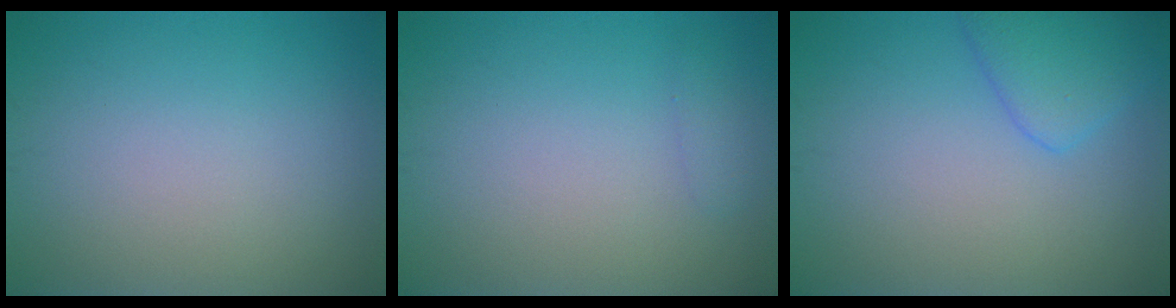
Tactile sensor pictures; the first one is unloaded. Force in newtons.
{"total": 0.8, "press": 0.8, "slide": 0.0}
{"total": 2.9, "press": 2.9, "slide": 0.2}